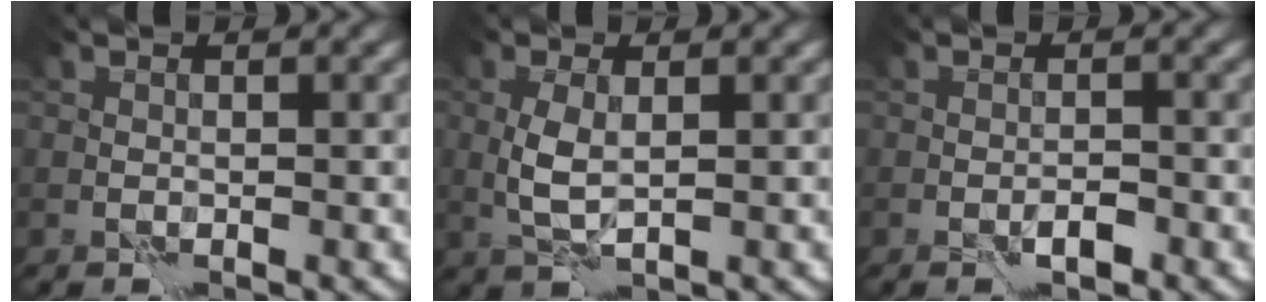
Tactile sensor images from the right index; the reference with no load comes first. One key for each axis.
{"total": 2.5, "fx": 0.4, "fy": 1.0, "fz": 2.3, "tx": -0.052, "ty": 0.000, "tz": 0.008}
{"total": 1.2, "fx": -0.6, "fy": 0.3, "fz": 0.9, "tx": -0.013, "ty": 0.003, "tz": -0.010}